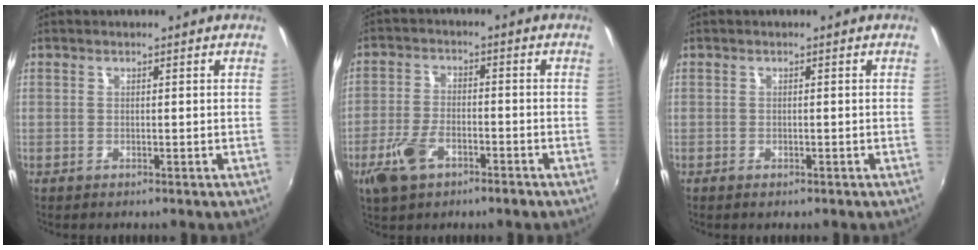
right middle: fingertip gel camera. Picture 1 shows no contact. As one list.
[{"total": 7.8, "force": [-4.2, 3.8, 5.3], "torque": [-0.122, -0.006, -0.076]}, {"total": 0.7, "force": [-0.5, 0.3, 0.3], "torque": [-0.006, -0.002, -0.009]}]